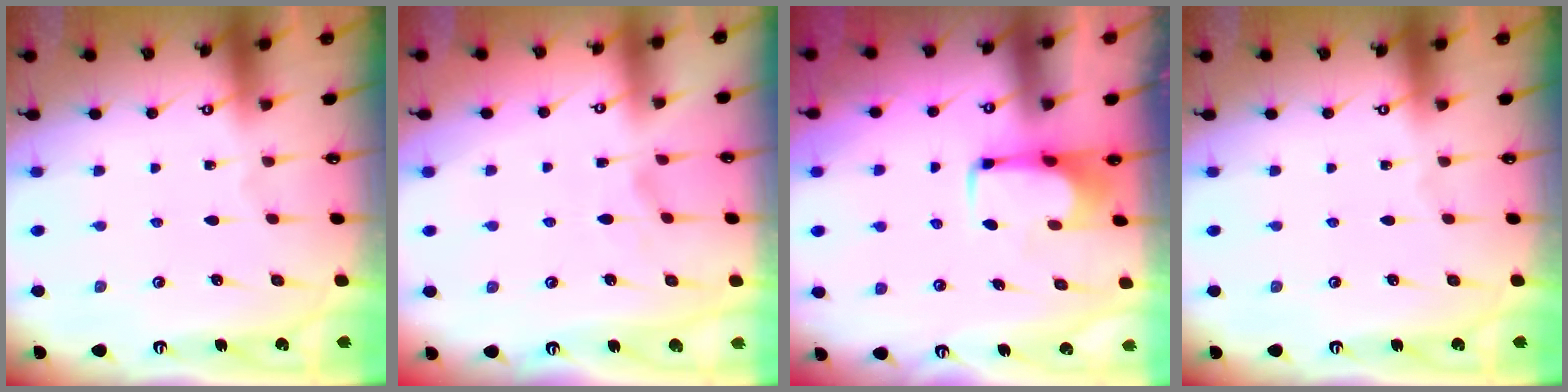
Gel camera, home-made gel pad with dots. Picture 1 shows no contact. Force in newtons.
{"total": 2.9, "press": 2.7, "slide": 1.0}
{"total": 1.6, "press": 1.6, "slide": 0.2}
{"total": 0.0}